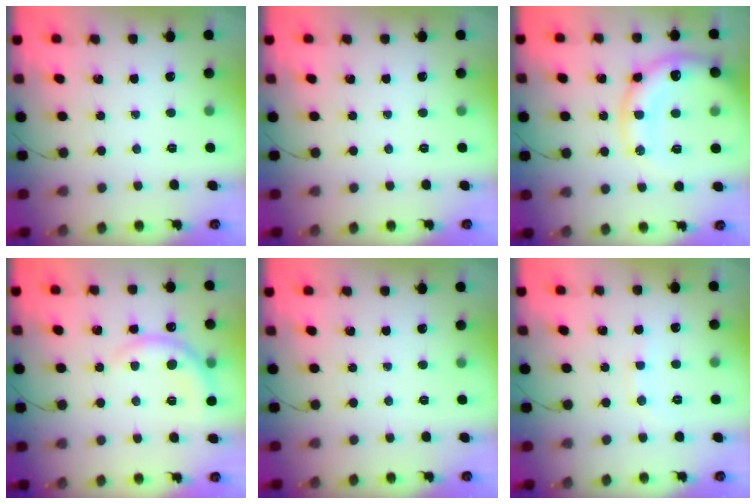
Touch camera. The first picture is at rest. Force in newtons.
{"total": 0.0}
{"total": 17.4, "press": 17.2, "slide": 2.8}
{"total": 7.0, "press": 7.0, "slide": 0.7}
{"total": 0.0}
{"total": 5.9, "press": 5.9, "slide": 0.9}